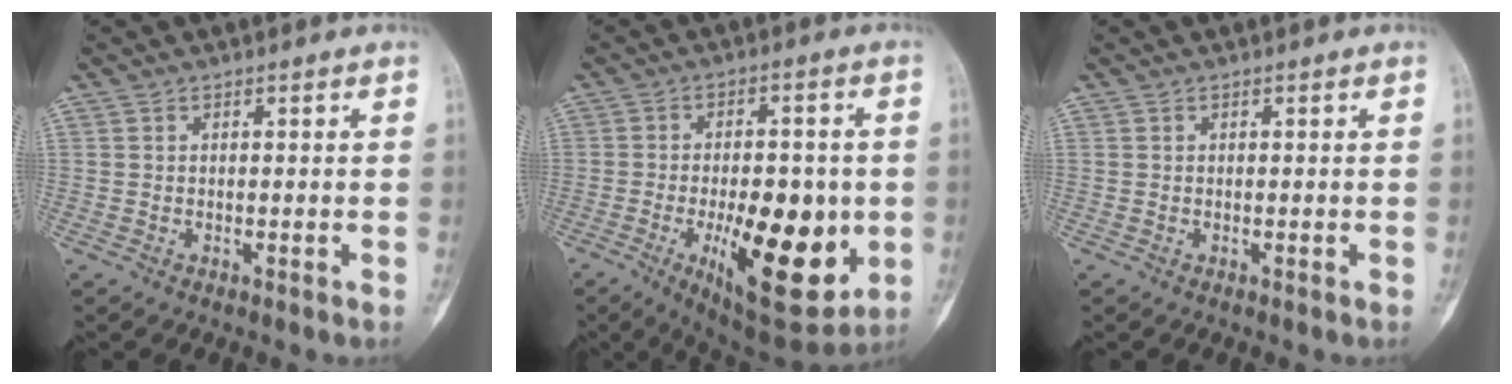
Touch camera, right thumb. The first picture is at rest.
{"total": 20.0, "force": [-4.6, 8.7, 17.4], "torque": [-0.235, -0.006, -0.049]}
{"total": 0.0}